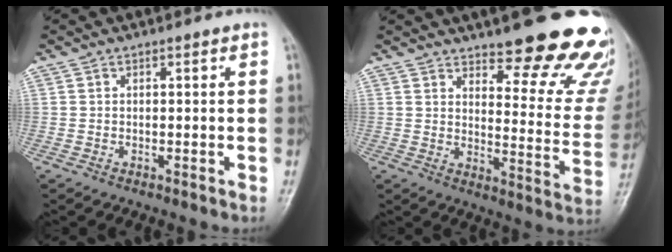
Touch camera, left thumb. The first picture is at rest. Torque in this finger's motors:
{"motor_torque": [0.64, 0.67, 1.27, -1.50, 0.07]}